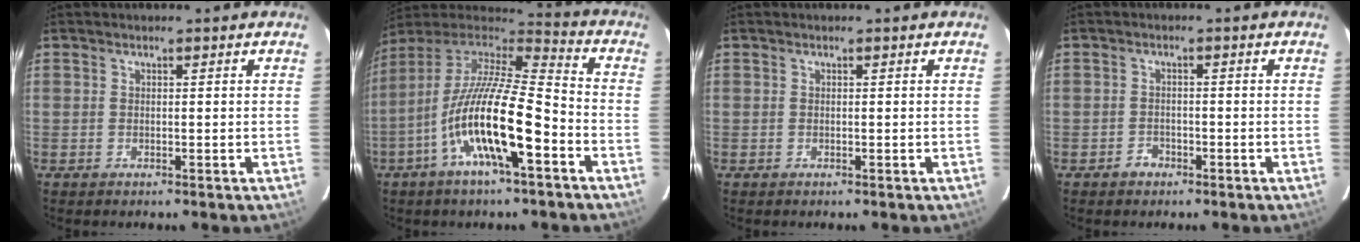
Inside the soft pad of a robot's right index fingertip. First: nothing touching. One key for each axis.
{"total": 18.8, "fx": -7.6, "fy": 4.1, "fz": 16.6, "tx": -0.302, "ty": -0.023, "tz": -0.149}
{"total": 0.0}
{"total": 2.2, "fx": -1.5, "fy": 1.7, "fz": 0.2, "tx": -0.007, "ty": 0.006, "tz": -0.024}